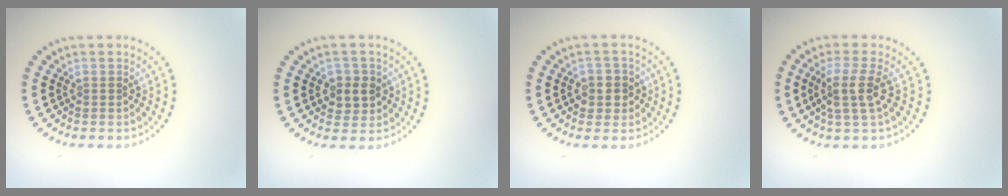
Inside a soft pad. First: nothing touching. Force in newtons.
{"total": 2.3, "press": 2.2, "slide": 0.6}
{"total": 2.2, "press": 2.1, "slide": 0.7}
{"total": 3.0, "press": 2.4, "slide": 1.8}